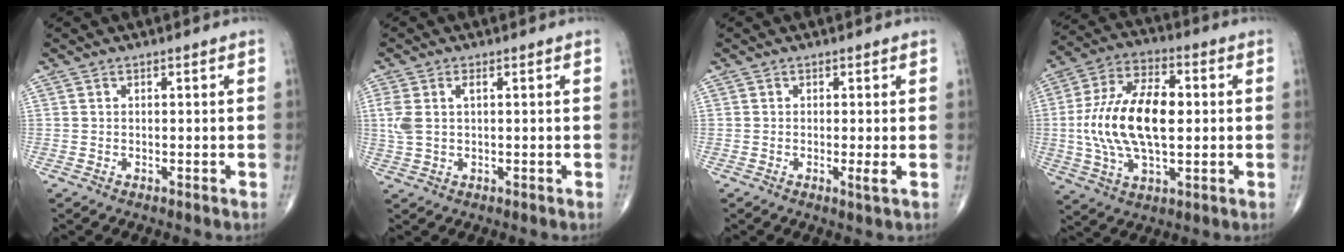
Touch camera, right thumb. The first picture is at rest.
{"total": 4.7, "force": [0.9, 2.3, 3.9], "torque": [-0.114, 0.015, 0.023]}
{"total": 1.4, "force": [-0.2, -0.2, 1.3], "torque": [-0.029, -0.006, -0.006]}
{"total": 18.5, "force": [0.3, 9.4, 15.9], "torque": [-0.308, 0.016, 0.005]}